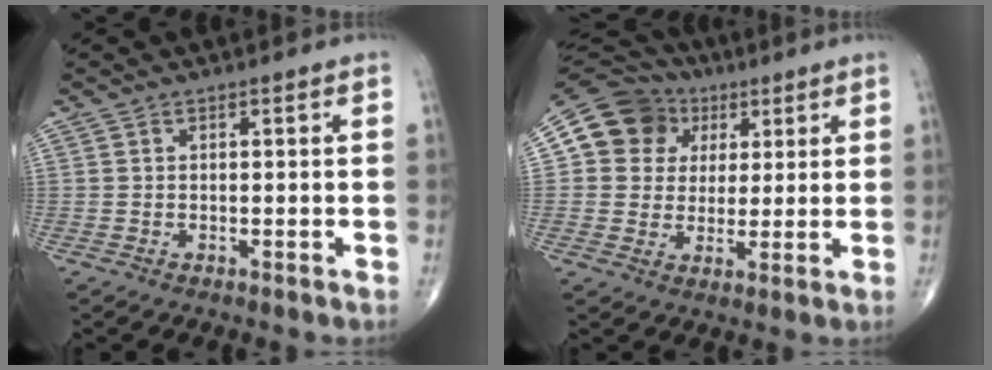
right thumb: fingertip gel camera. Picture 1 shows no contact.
{"total": 12.6, "force": [4.0, 11.2, 4.2], "torque": [-0.048, 0.014, 0.065]}